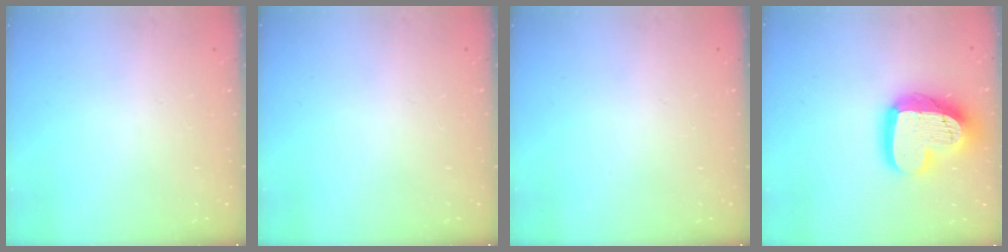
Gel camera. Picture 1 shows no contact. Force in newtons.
{"total": 0.0}
{"total": 0.0}
{"total": 19.9, "press": 19.9, "slide": 1.5}